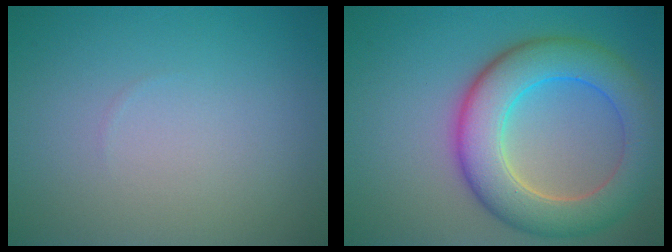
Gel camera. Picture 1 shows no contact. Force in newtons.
{"total": 8.3, "press": 8.3, "slide": 0.4}